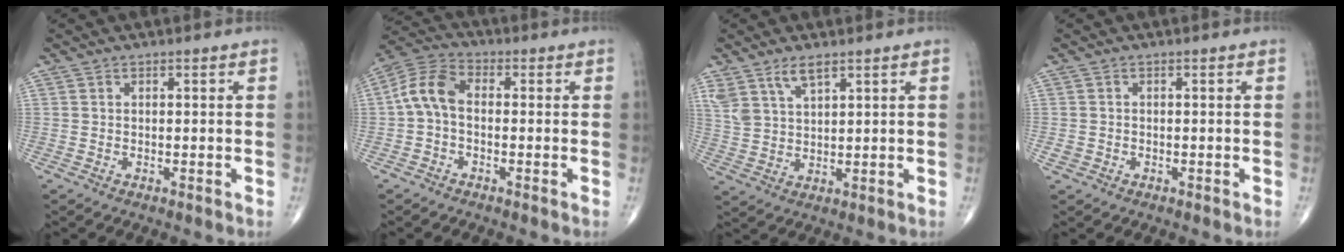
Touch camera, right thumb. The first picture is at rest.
{"total": 7.5, "force": [-0.5, 4.7, 5.8], "torque": [-0.114, 0.025, -0.024]}
{"total": 5.8, "force": [4.0, 2.2, 3.6], "torque": [-0.068, -0.017, 0.084]}
{"total": 1.2, "force": [-0.4, 1.0, 0.4], "torque": [-0.009, 0.004, -0.006]}